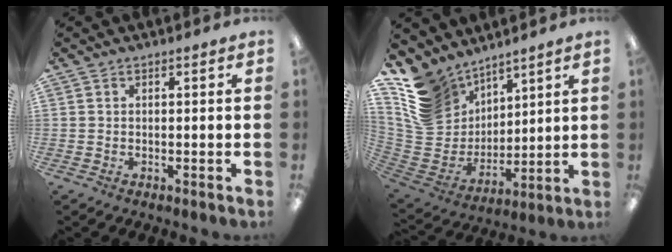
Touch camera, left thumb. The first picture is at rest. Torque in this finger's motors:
{"motor_torque": [0.85, -0.43, 1.41, -1.36, 0.23]}